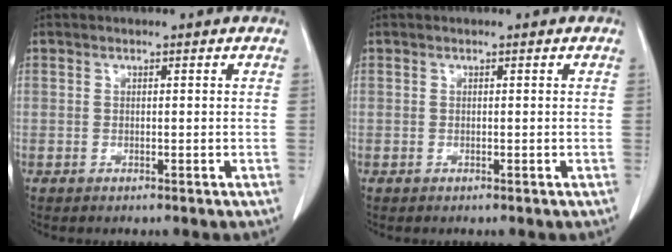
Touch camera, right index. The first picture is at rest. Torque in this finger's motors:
{"motor_torque": [0.00, 0.00, 0.00, 0.00]}